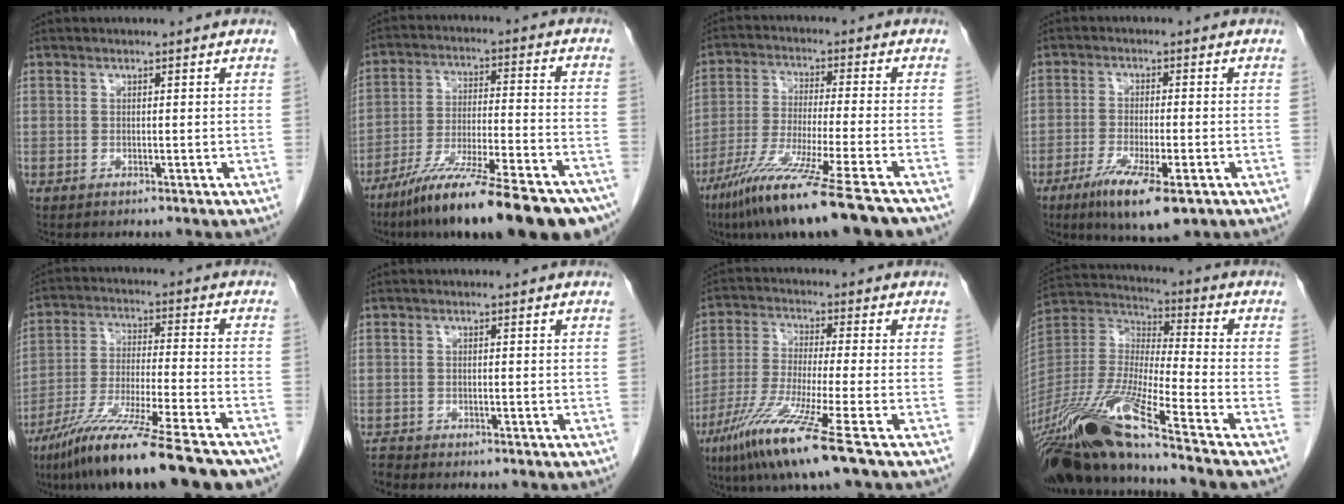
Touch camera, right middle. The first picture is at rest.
{"total": 23.7, "force": [-18.4, 2.8, 14.6], "torque": [-0.169, -0.013, -0.286]}
{"total": 15.7, "force": [-11.4, -1.0, 10.8], "torque": [-0.204, -0.064, -0.196]}
{"total": 8.7, "force": [-5.0, 1.4, 7.0], "torque": [-0.125, -0.023, -0.078]}
{"total": 19.9, "force": [-15.5, 0.5, 12.5], "torque": [-0.192, -0.045, -0.258]}
{"total": 1.1, "force": [-1.0, -0.2, -0.2], "torque": [-0.001, -0.008, -0.021]}
{"total": 11.6, "force": [-6.6, -1.2, 9.5], "torque": [-0.198, -0.043, -0.128]}
{"total": 19.9, "force": [-14.5, -0.7, 13.7], "torque": [-0.311, -0.029, -0.274]}